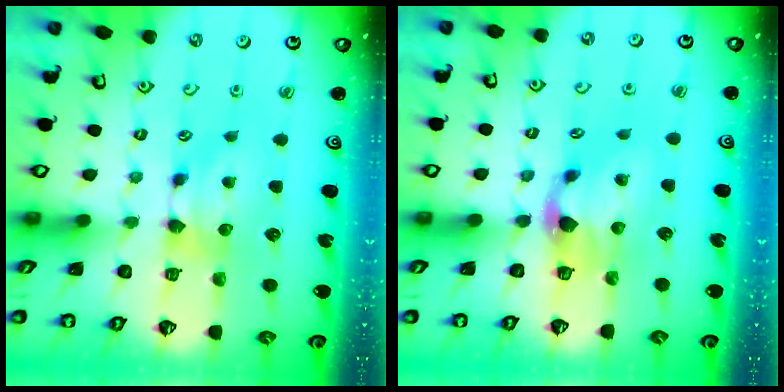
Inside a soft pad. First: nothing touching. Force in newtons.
{"total": 1.9, "press": 1.3, "slide": 1.4}